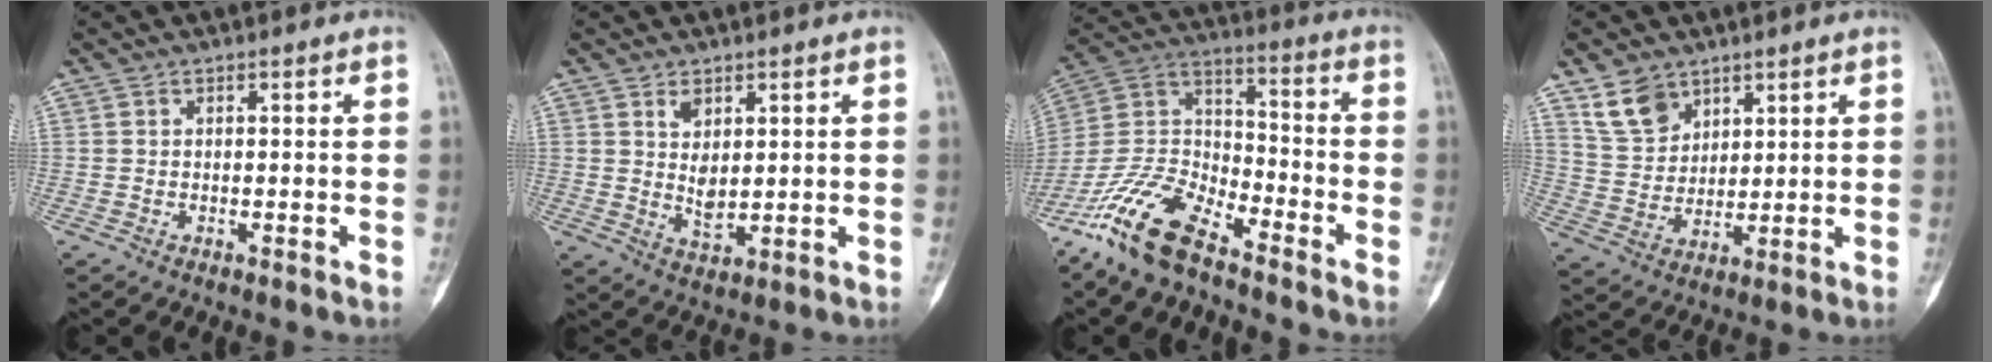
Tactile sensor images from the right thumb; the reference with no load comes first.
{"total": 4.7, "force": [1.8, 2.6, 3.5], "torque": [-0.052, -0.021, 0.039]}
{"total": 15.6, "force": [-11.4, 5.8, 8.9], "torque": [-0.171, 0.064, -0.224]}
{"total": 8.0, "force": [5.4, 5.3, 2.8], "torque": [-0.034, -0.027, 0.114]}